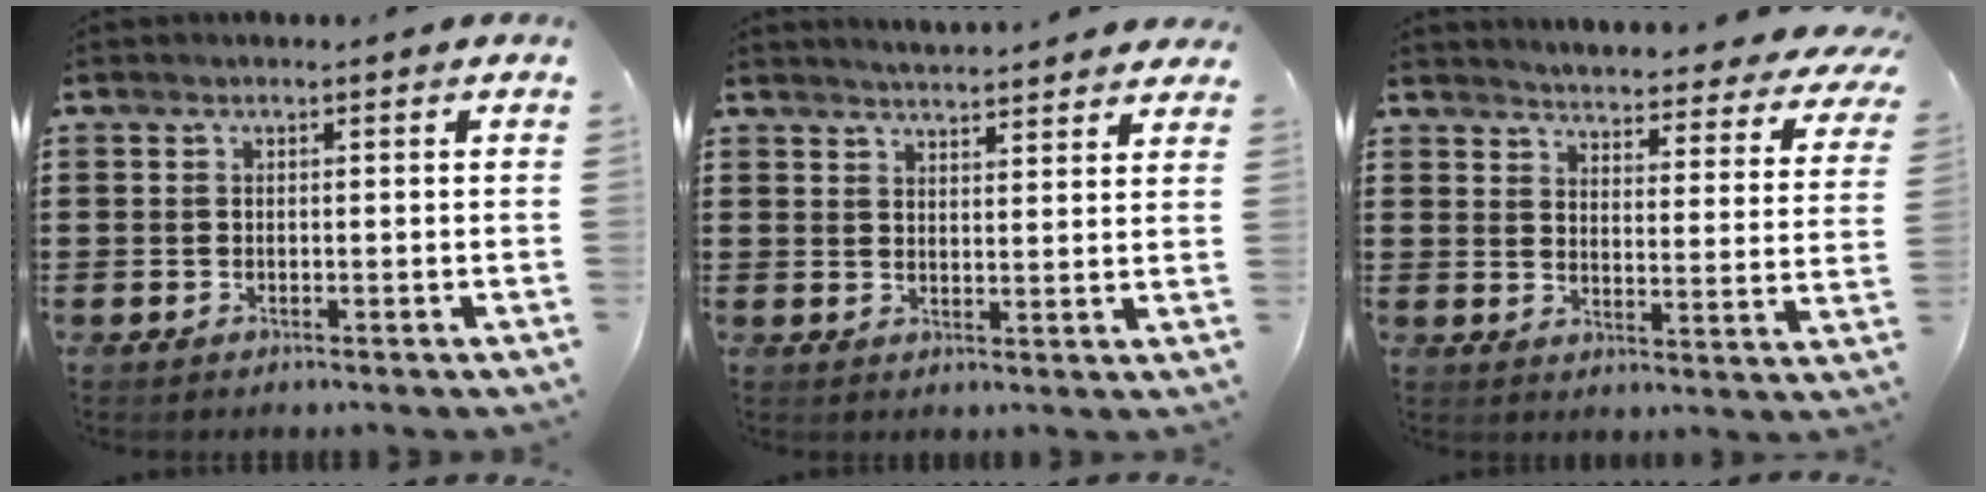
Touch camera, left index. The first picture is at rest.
{"total": 3.5, "force": [3.5, -0.3, 0.3], "torque": [-0.017, -0.015, 0.063]}
{"total": 3.8, "force": [3.7, -0.3, 0.7], "torque": [-0.028, -0.043, 0.057]}